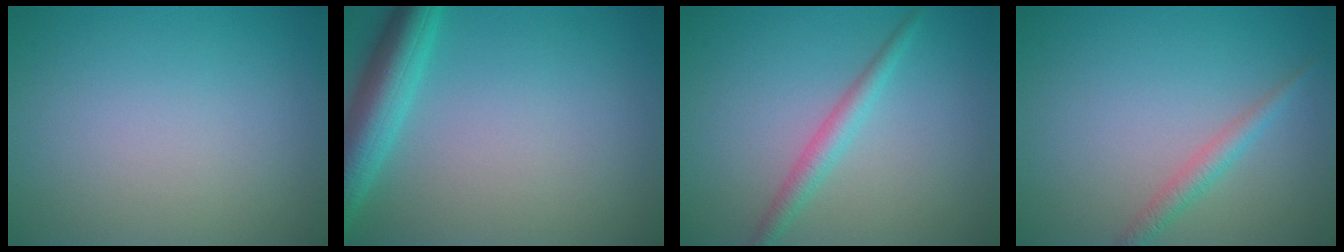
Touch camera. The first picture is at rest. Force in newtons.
{"total": 5.1, "press": 5.1, "slide": 0.3}
{"total": 2.2, "press": 2.2, "slide": 0.0}
{"total": 1.8, "press": 1.8, "slide": 0.0}